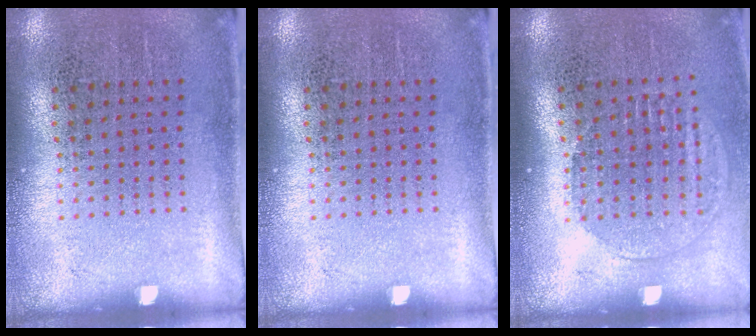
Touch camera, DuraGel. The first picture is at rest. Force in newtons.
{"total": 0.0}
{"total": 1.4, "press": 1.2, "slide": 0.7}